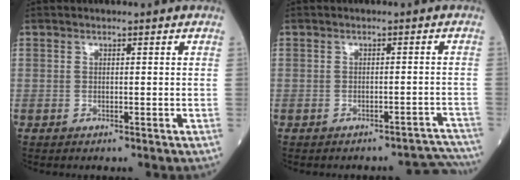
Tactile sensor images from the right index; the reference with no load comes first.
{"total": 4.9, "force": [-4.9, 0.7, -0.4], "torque": [0.025, 0.021, -0.049]}